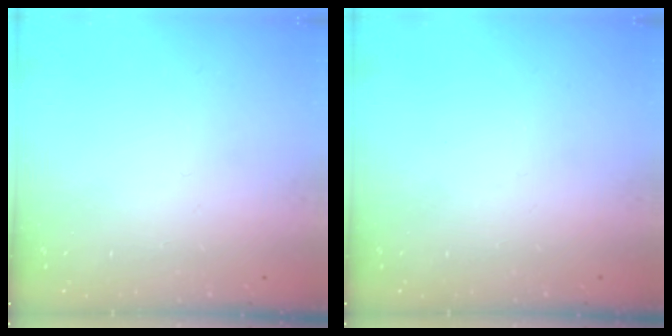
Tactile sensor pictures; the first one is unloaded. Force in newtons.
{"total": 0.0}